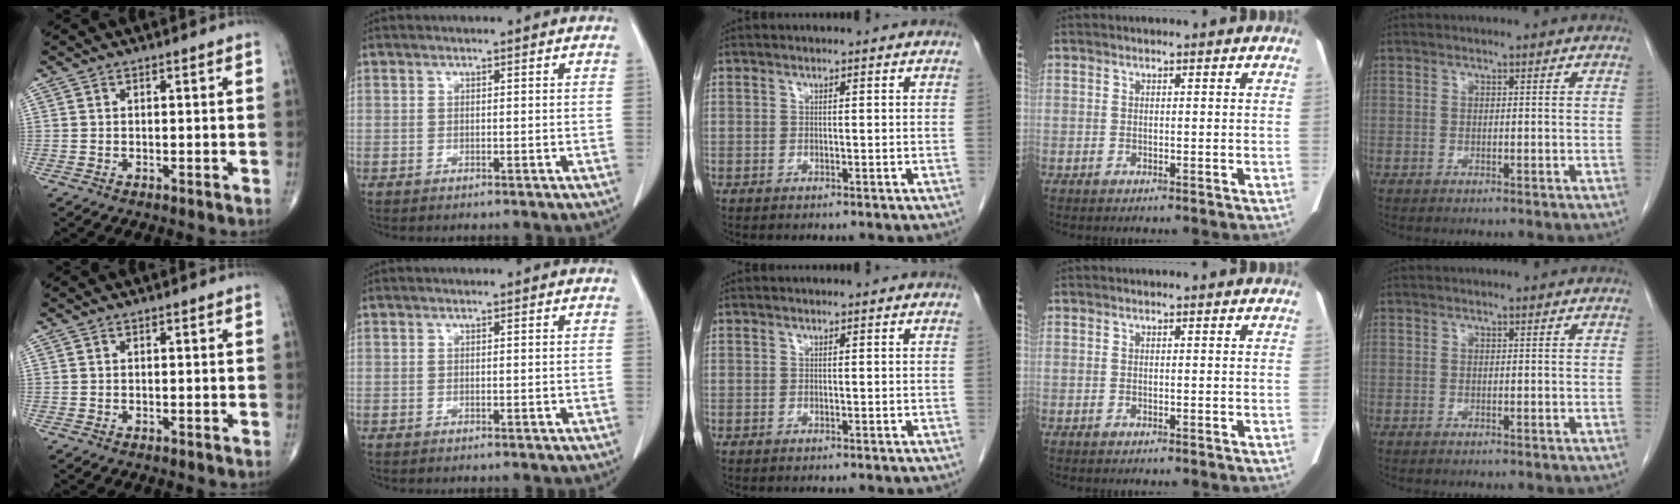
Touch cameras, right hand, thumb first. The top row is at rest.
{}